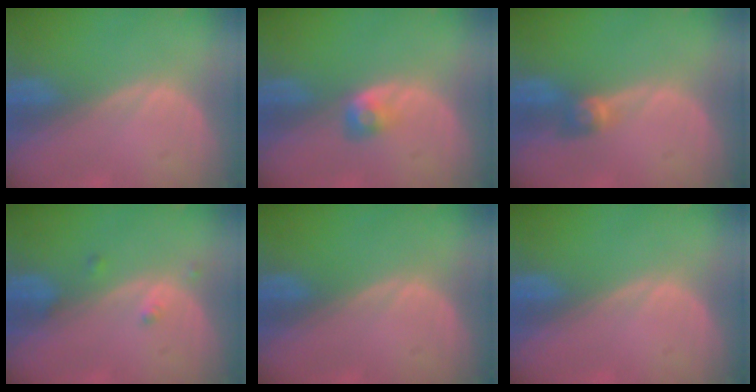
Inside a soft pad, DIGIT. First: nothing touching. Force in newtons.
{"total": 2.9, "press": 2.5, "slide": 1.4}
{"total": 2.6, "press": 2.4, "slide": 1.0}
{"total": 1.6, "press": 1.5, "slide": 0.1}
{"total": 0.0}
{"total": 0.0}